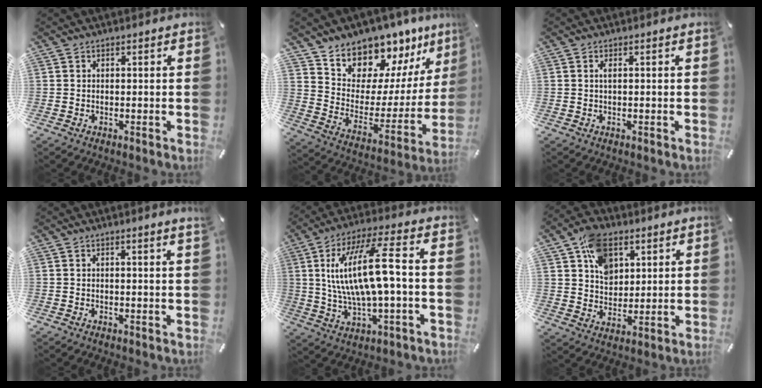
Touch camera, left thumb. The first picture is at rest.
{"total": 11.9, "force": [10.9, 4.5, -1.6], "torque": [0.014, -0.143, 0.195]}
{"total": 1.2, "force": [0.1, 0.0, 1.2], "torque": [-0.024, -0.003, 0.000]}
{"total": 1.3, "force": [0.8, -0.2, 1.0], "torque": [-0.018, -0.002, 0.014]}
{"total": 17.1, "force": [1.9, 4.8, 16.3], "torque": [-0.333, 0.002, 0.021]}
{"total": 10.9, "force": [5.1, 8.0, 5.4], "torque": [-0.087, -0.007, 0.096]}